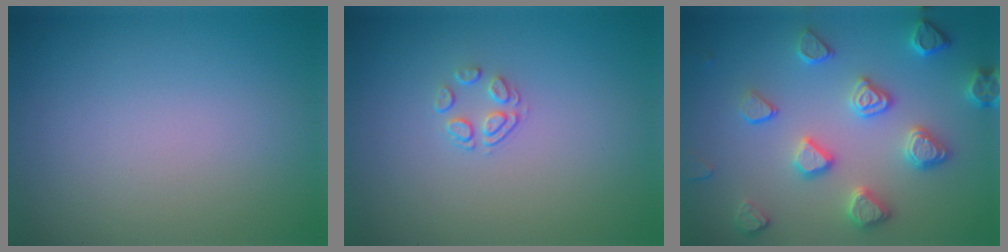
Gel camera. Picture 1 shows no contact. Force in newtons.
{"total": 1.5, "press": 0.8, "slide": 1.3}
{"total": 4.2, "press": 3.7, "slide": 1.9}